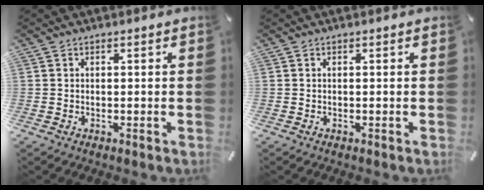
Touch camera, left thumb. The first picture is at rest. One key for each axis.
{"total": 0.0}